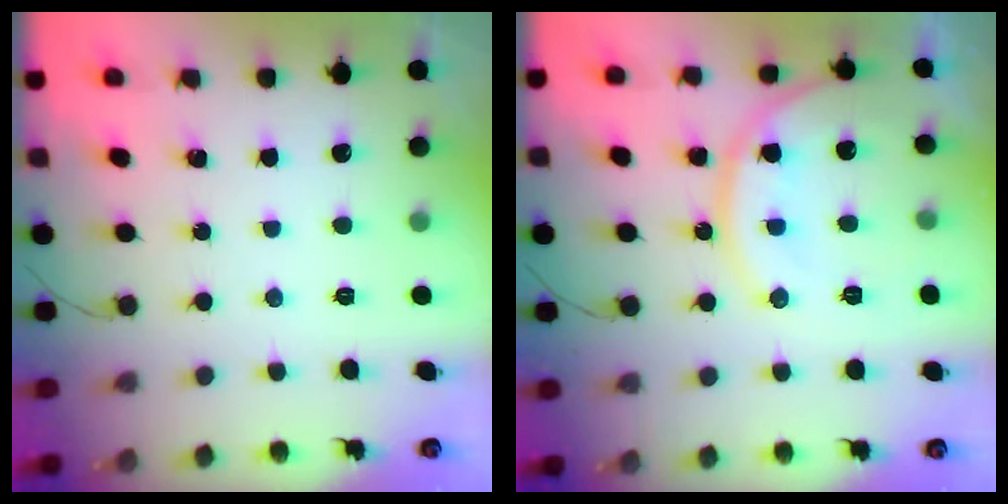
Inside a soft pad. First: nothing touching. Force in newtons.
{"total": 15.1, "press": 15.0, "slide": 1.7}